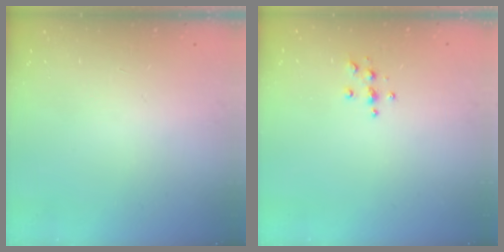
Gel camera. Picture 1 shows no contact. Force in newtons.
{"total": 3.9, "press": 3.9, "slide": 0.4}